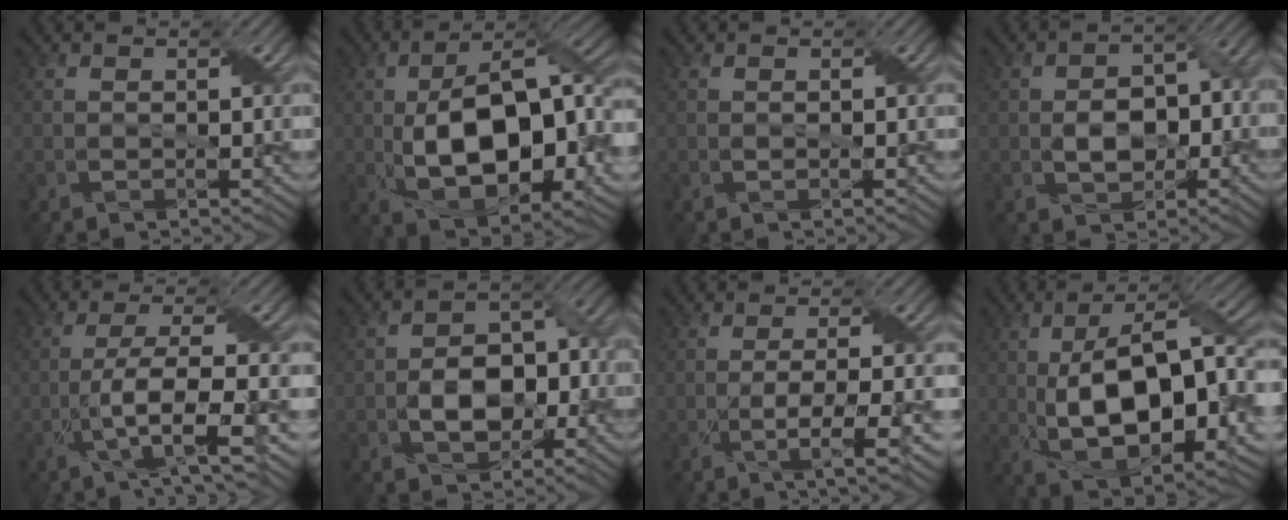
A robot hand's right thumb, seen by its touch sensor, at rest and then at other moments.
{"total": 16.1, "force": [-1.6, 8.4, 13.6], "torque": [-0.227, 0.003, -0.032]}
{"total": 0.0}
{"total": 6.0, "force": [-1.2, 3.8, 4.5], "torque": [-0.070, 0.002, -0.024]}
{"total": 8.3, "force": [-2.4, 1.4, 7.8], "torque": [-0.146, 0.010, -0.045]}
{"total": 7.5, "force": [-2.1, 4.8, 5.4], "torque": [-0.082, 0.004, -0.041]}
{"total": 5.4, "force": [-1.8, 0.6, 5.1], "torque": [-0.092, 0.008, -0.035]}
{"total": 16.4, "force": [-0.5, 7.5, 14.6], "torque": [-0.246, 0.012, -0.014]}